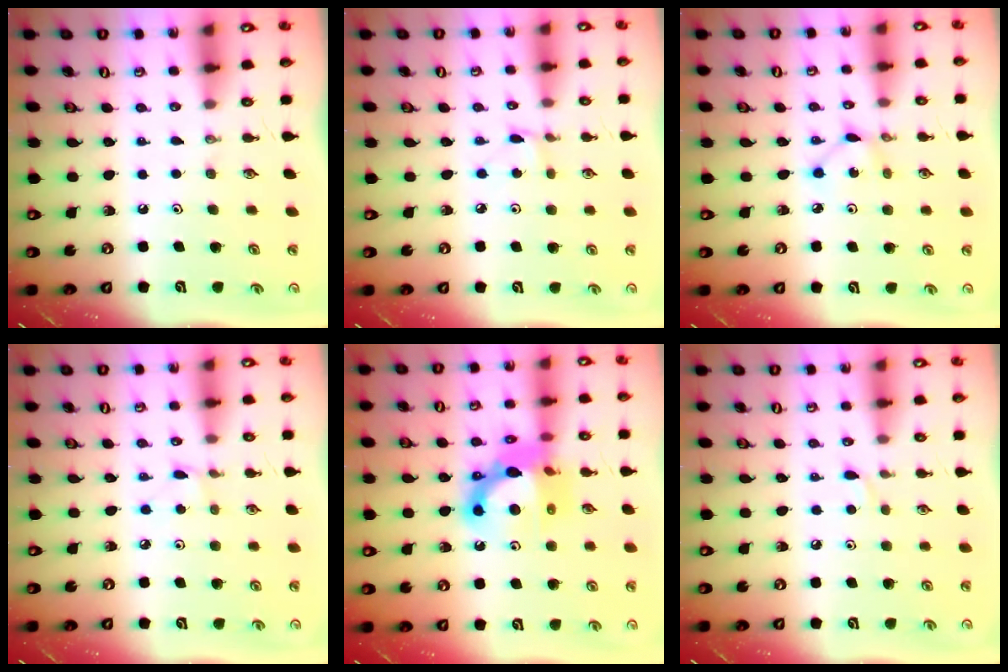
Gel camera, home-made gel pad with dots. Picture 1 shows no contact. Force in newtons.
{"total": 2.5, "press": 2.4, "slide": 0.3}
{"total": 1.7, "press": 1.7, "slide": 0.1}
{"total": 1.5, "press": 1.5, "slide": 0.2}
{"total": 13.7, "press": 13.6, "slide": 1.2}
{"total": 3.5, "press": 3.5, "slide": 0.5}